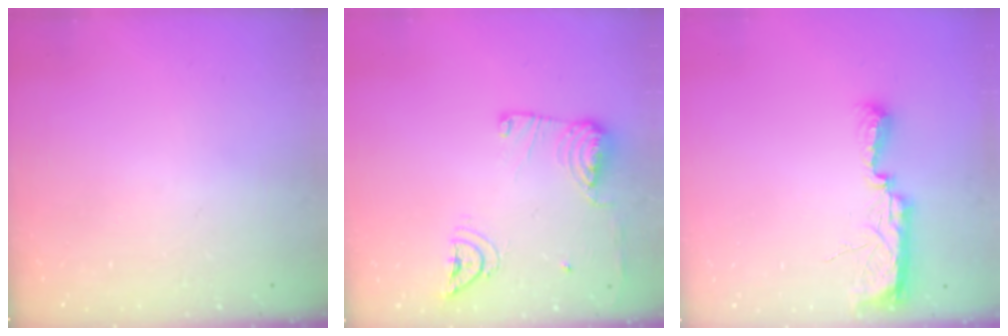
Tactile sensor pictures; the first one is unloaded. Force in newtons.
{"total": 12.8, "press": 12.7, "slide": 1.6}
{"total": 7.9, "press": 7.8, "slide": 0.8}